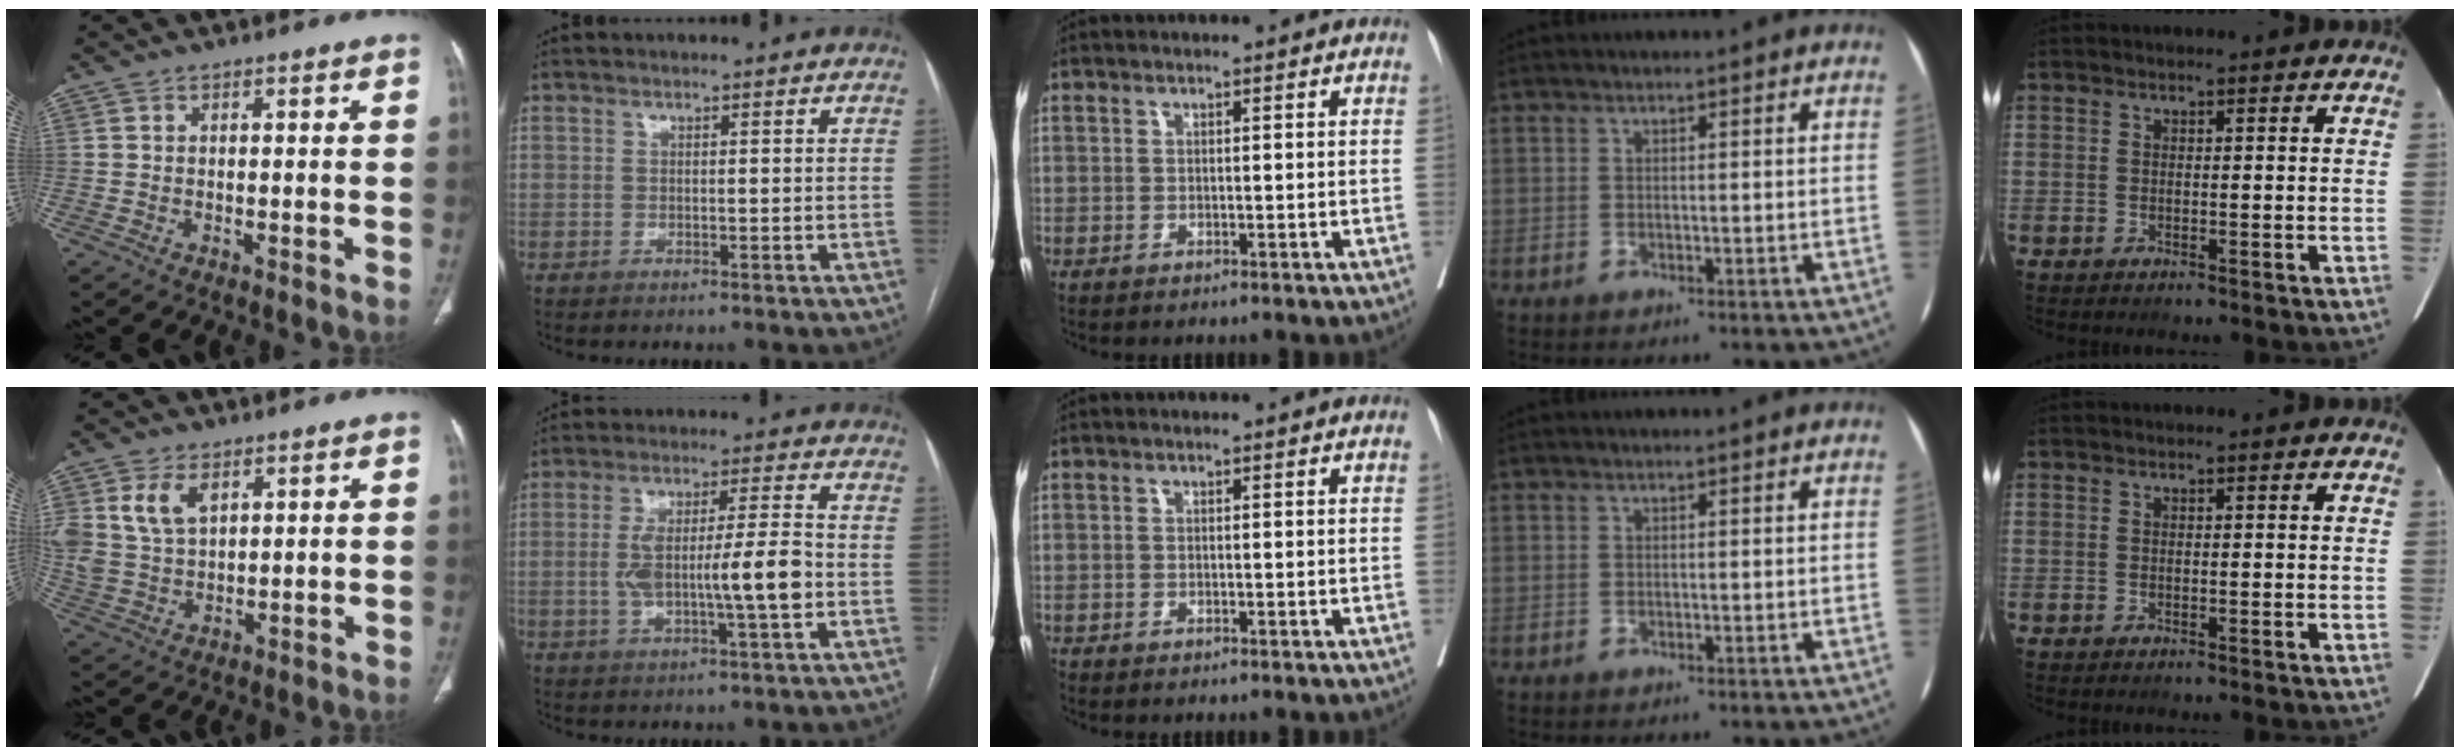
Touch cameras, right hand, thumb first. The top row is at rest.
{"thumb": {"total": 8.7, "force": [3.7, 5.4, 5.6], "torque": [-0.109, -0.008, 0.084]}, "index": {"total": 10.7, "force": [-1.6, 1.4, 10.5], "torque": [-0.188, 0.013, -0.024]}}